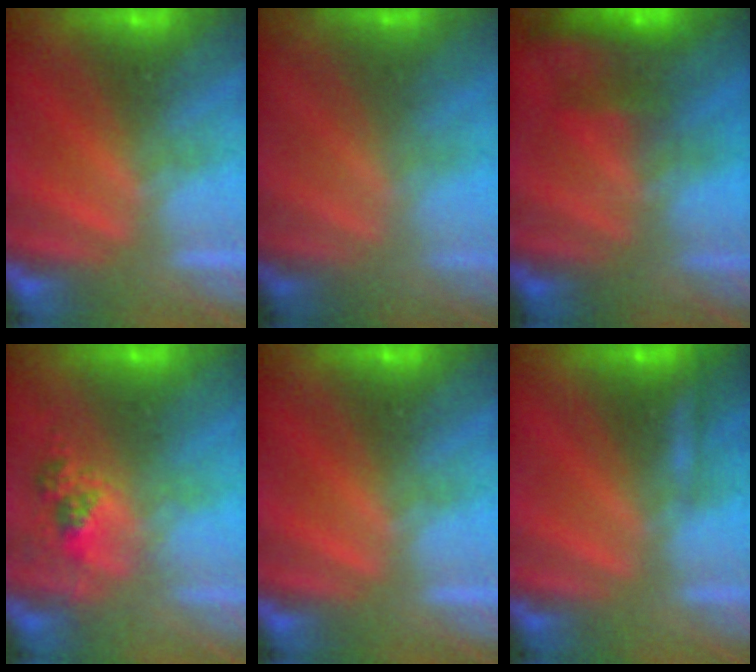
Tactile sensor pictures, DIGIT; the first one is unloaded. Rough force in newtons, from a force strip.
{"total": 1.5}
{"total": 7.8}
{"total": 2.5}
{"total": 0.0}
{"total": 2.2}